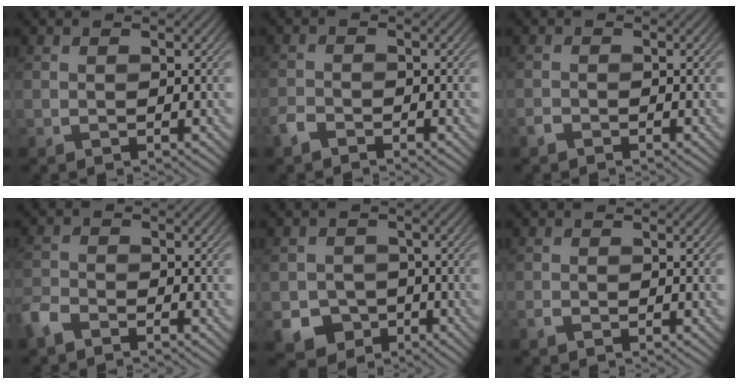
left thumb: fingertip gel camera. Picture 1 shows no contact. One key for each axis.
{"total": 1.9, "fx": -1.6, "fy": 0.6, "fz": 0.7, "tx": -0.016, "ty": 0.000, "tz": -0.038}
{"total": 1.0, "fx": -0.9, "fy": 0.3, "fz": 0.4, "tx": -0.008, "ty": 0.000, "tz": -0.020}
{"total": 3.6, "fx": -2.9, "fy": 1.2, "fz": 1.6, "tx": -0.037, "ty": -0.006, "tz": -0.073}
{"total": 5.9, "fx": -3.0, "fy": 4.8, "fz": 1.7, "tx": -0.026, "ty": -0.009, "tz": -0.058}
{"total": 0.7, "fx": -0.6, "fy": 0.2, "fz": 0.3, "tx": -0.006, "ty": 0.000, "tz": -0.011}